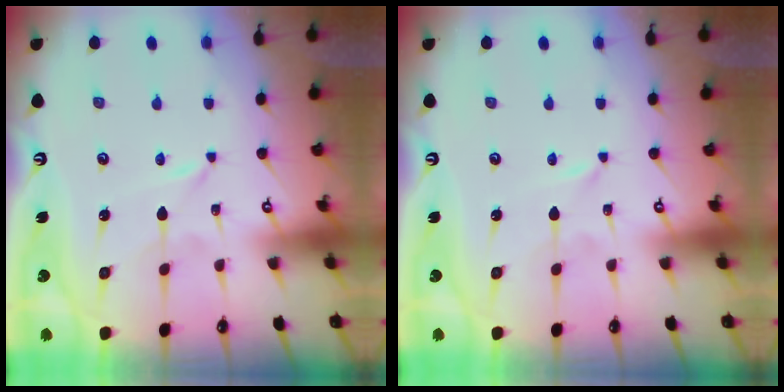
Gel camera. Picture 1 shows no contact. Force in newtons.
{"total": 0.0}